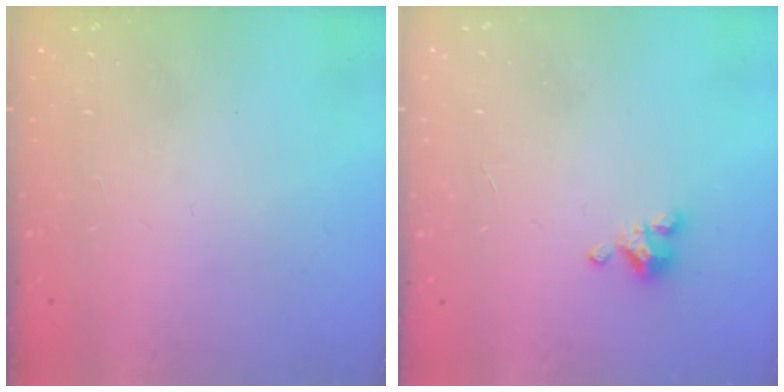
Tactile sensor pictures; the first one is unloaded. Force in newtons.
{"total": 3.6, "press": 3.6, "slide": 0.2}